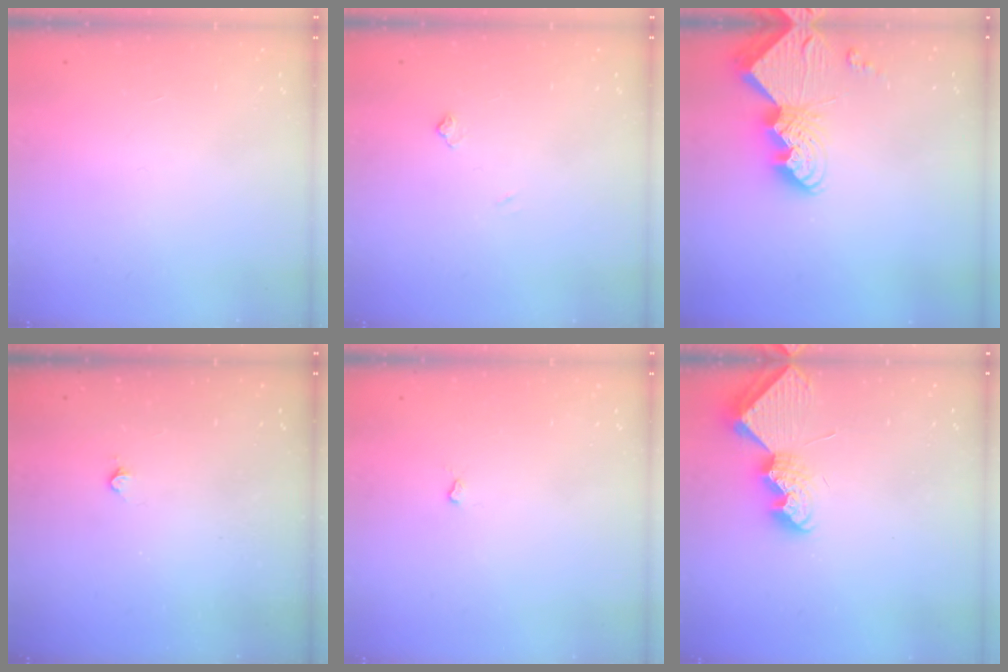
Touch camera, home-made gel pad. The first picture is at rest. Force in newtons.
{"total": 4.7, "press": 4.7, "slide": 0.6}
{"total": 11.3, "press": 11.2, "slide": 1.0}
{"total": 2.7, "press": 2.7, "slide": 0.5}
{"total": 1.9, "press": 1.9, "slide": 0.4}
{"total": 8.8, "press": 8.8, "slide": 0.4}